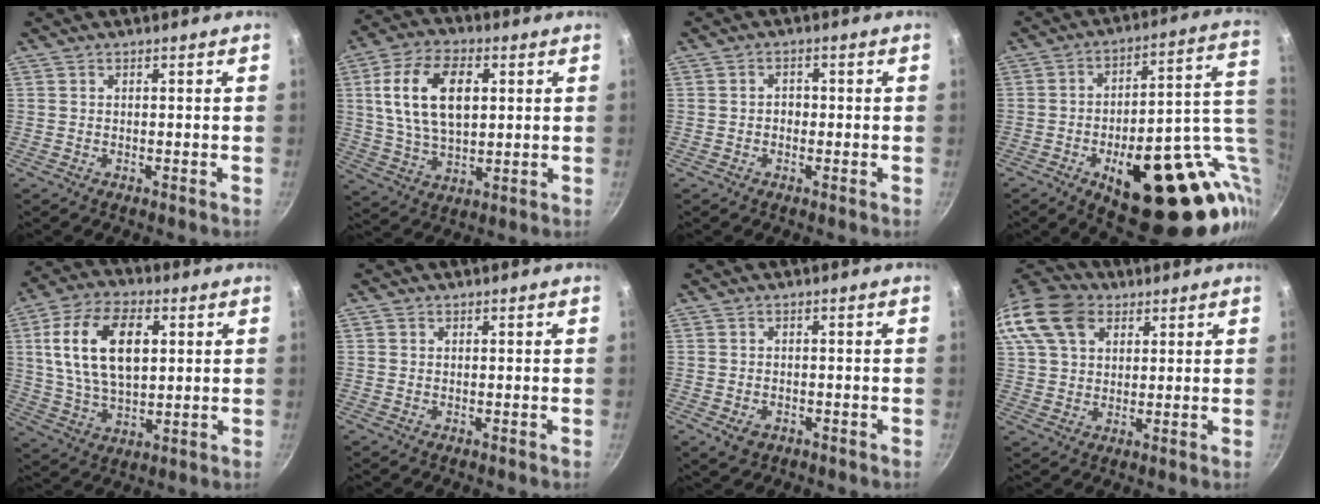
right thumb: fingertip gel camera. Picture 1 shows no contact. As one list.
[{"total": 15.4, "force": [3.4, 9.1, 12.0], "torque": [-0.206, 0.002, 0.062]}, {"total": 1.8, "force": [-0.4, 1.6, 0.9], "torque": [-0.006, 0.006, -0.008]}, {"total": 30.4, "force": [-6.1, 14.1, 26.2], "torque": [-0.295, 0.012, -0.063]}, {"total": 17.3, "force": [3.9, 10.1, 13.6], "torque": [-0.235, 0.000, 0.073]}, {"total": 0.7, "force": [0.2, 0.6, 0.2], "torque": [-0.002, 0.002, 0.002]}, {"total": 3.3, "force": [-1.2, 2.4, 1.9], "torque": [-0.032, 0.003, -0.014]}, {"total": 19.0, "force": [8.5, 13.4, 10.5], "torque": [-0.233, 0.024, 0.153]}]